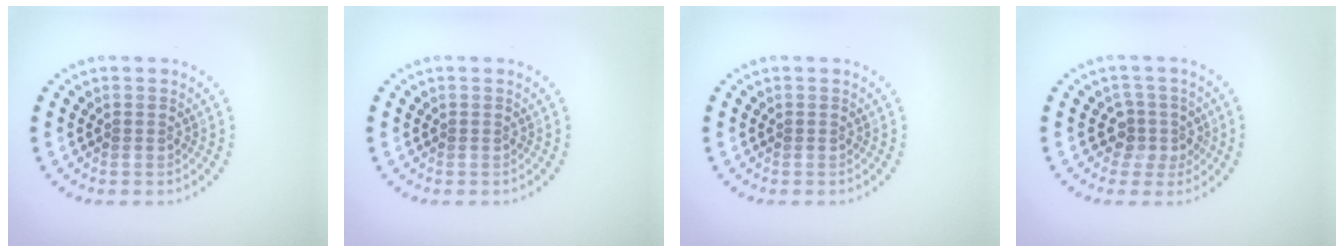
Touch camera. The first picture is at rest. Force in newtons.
{"total": 0.0}
{"total": 0.0}
{"total": 2.5, "press": 1.9, "slide": 1.5}